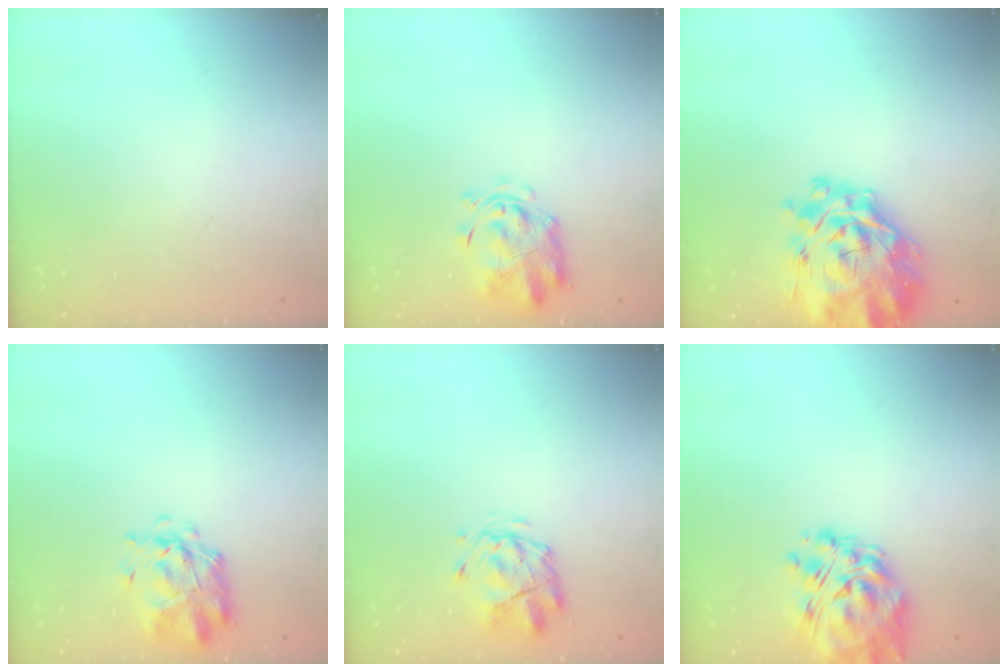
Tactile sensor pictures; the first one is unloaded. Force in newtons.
{"total": 3.0, "press": 2.9, "slide": 0.6}
{"total": 12.3, "press": 11.5, "slide": 4.5}
{"total": 3.0, "press": 2.9, "slide": 0.7}
{"total": 2.7, "press": 2.4, "slide": 1.2}
{"total": 12.4, "press": 11.4, "slide": 4.8}